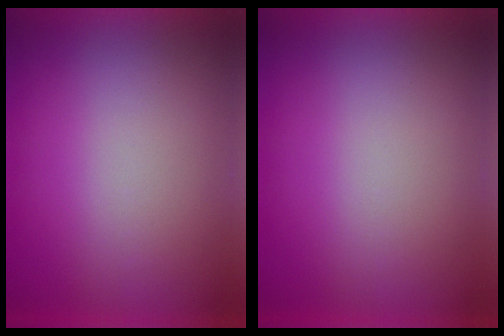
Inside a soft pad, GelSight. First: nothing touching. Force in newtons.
{"total": 0.0}